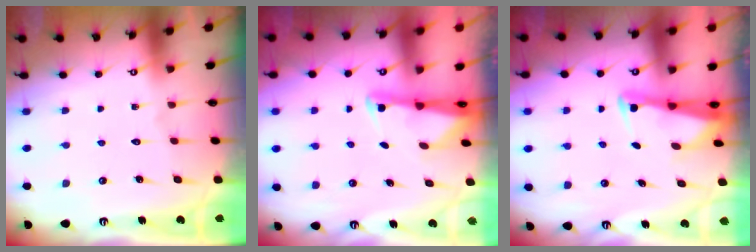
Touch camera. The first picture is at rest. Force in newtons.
{"total": 2.0, "press": 2.0, "slide": 0.3}
{"total": 2.4, "press": 2.3, "slide": 0.5}